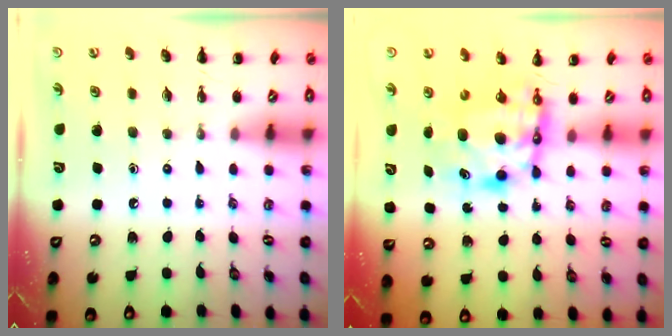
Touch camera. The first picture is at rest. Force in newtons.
{"total": 6.5, "press": 6.2, "slide": 1.9}